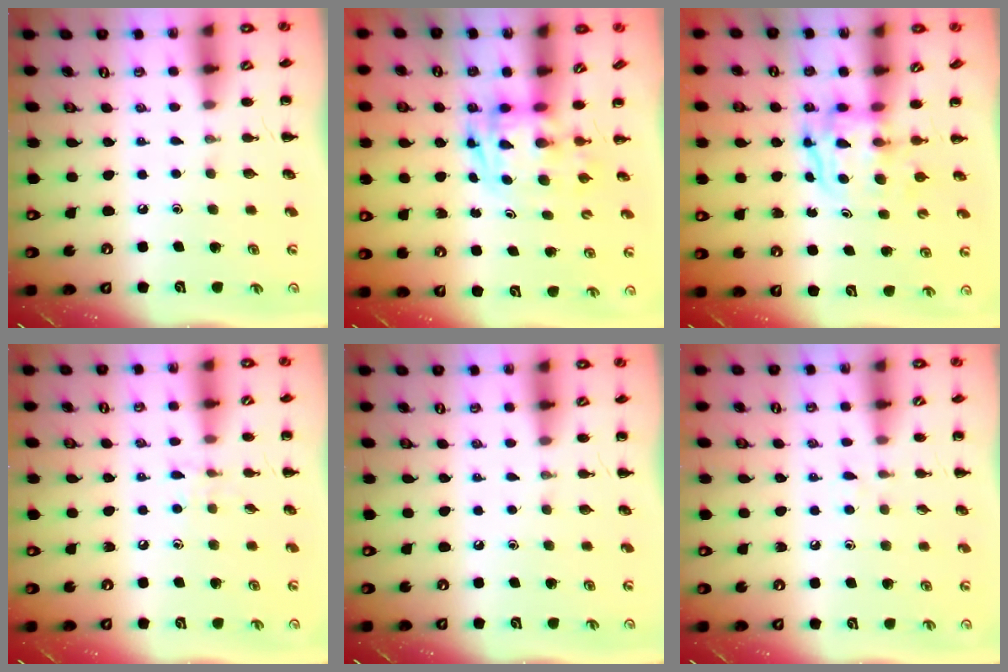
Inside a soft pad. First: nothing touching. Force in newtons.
{"total": 2.7, "press": 2.7, "slide": 0.5}
{"total": 3.6, "press": 3.6, "slide": 0.3}
{"total": 4.9, "press": 4.5, "slide": 1.8}
{"total": 0.0}
{"total": 3.6, "press": 3.3, "slide": 1.4}